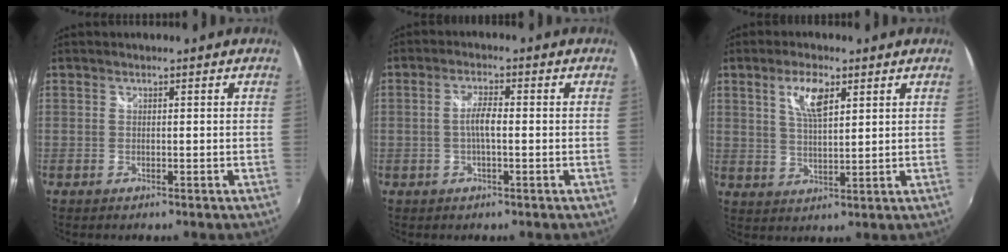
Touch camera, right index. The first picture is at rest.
{"total": 3.4, "force": [-0.4, 0.7, 3.3], "torque": [-0.064, 0.004, -0.008]}
{"total": 6.4, "force": [3.1, 2.3, 5.1], "torque": [-0.092, 0.004, 0.059]}